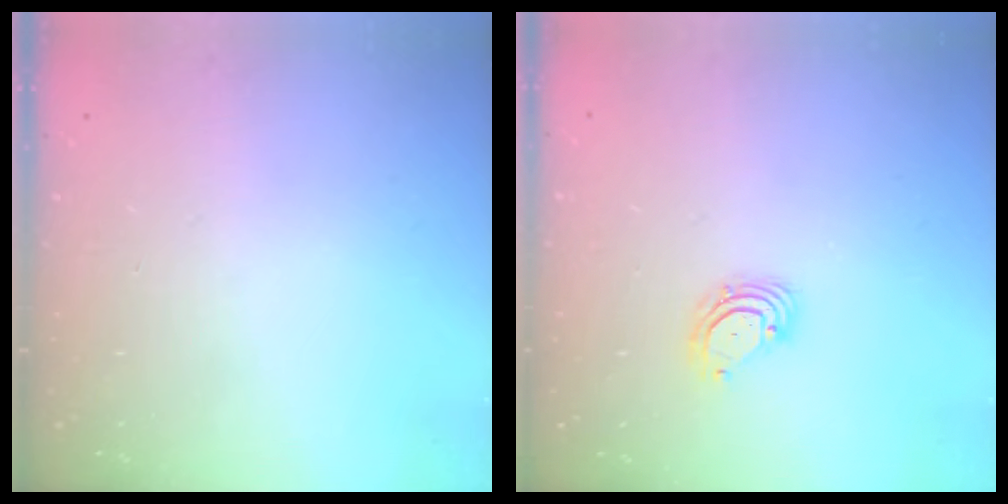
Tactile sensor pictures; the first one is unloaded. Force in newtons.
{"total": 4.0, "press": 4.0, "slide": 0.5}